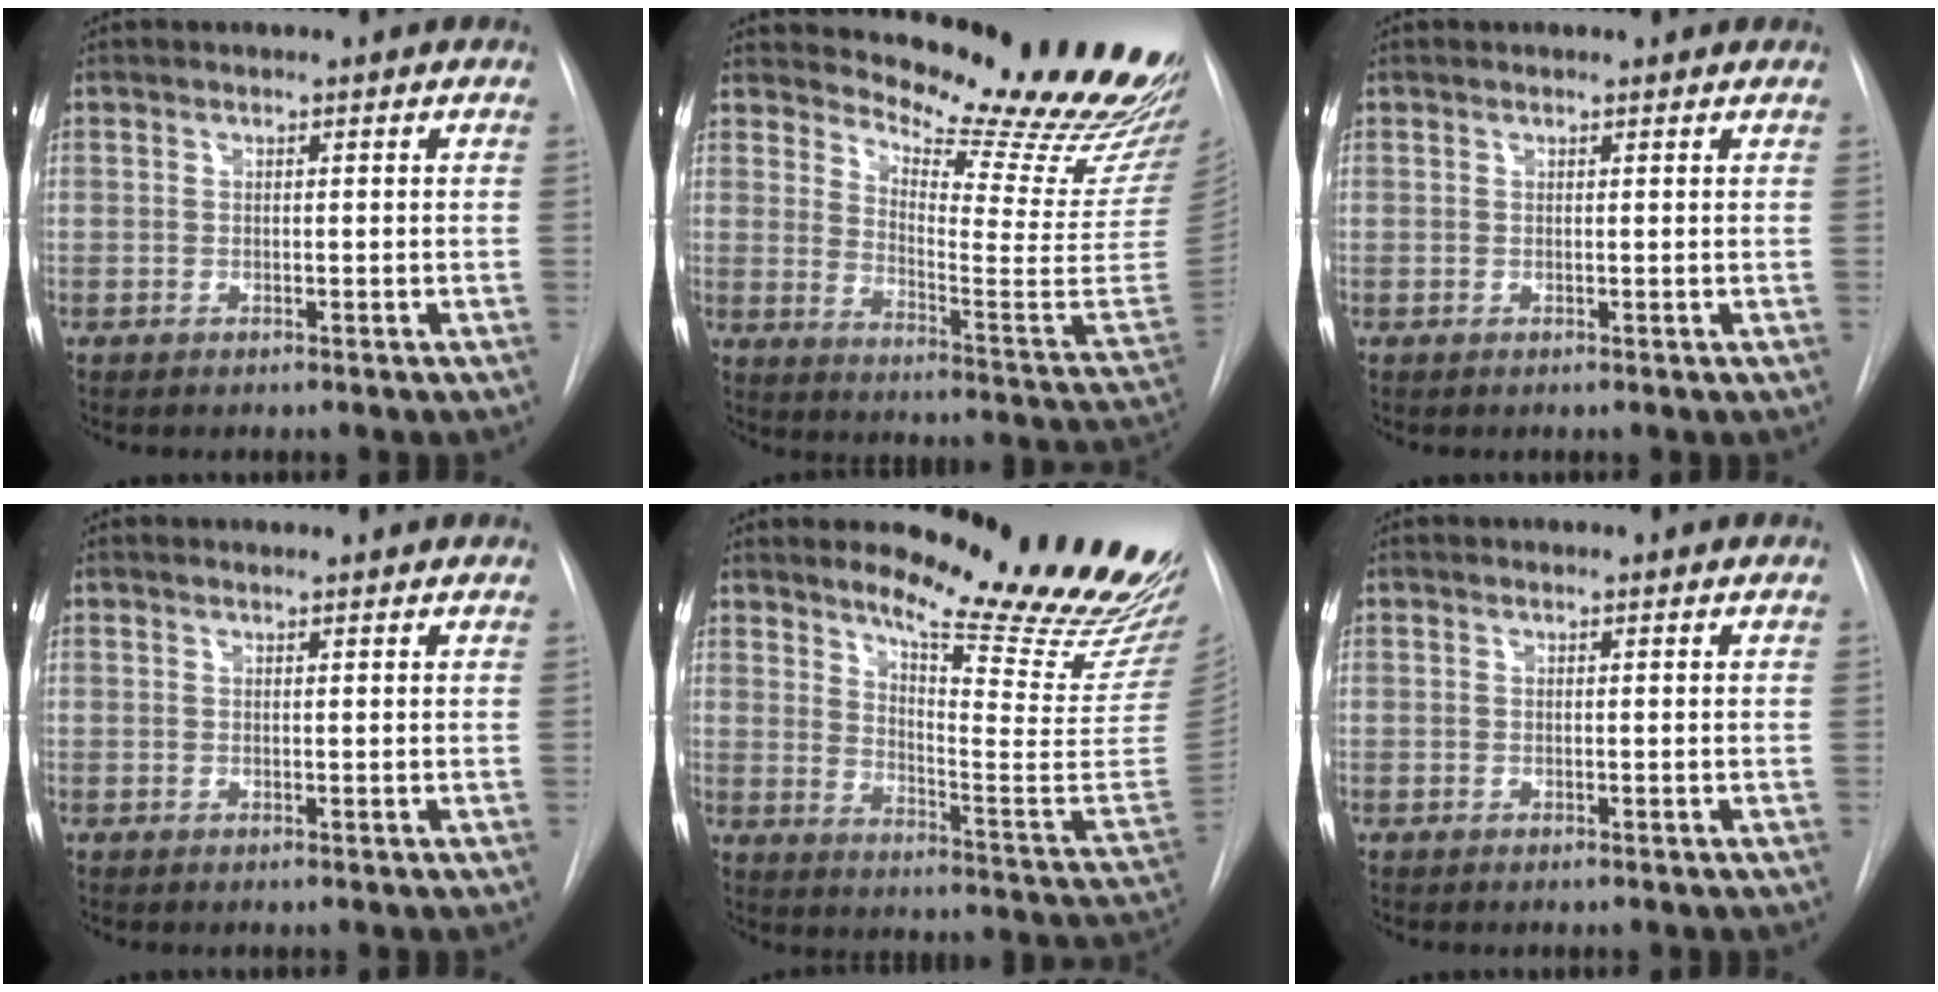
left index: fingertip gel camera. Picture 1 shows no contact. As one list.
[{"total": 25.6, "force": [22.8, 3.4, 11.1], "torque": [-0.161, -0.138, 0.276]}, {"total": 1.5, "force": [1.5, 0.4, 0.3], "torque": [-0.014, 0.012, 0.014]}, {"total": 3.5, "force": [3.4, 0.5, 0.8], "torque": [-0.017, 0.015, 0.035]}, {"total": 23.0, "force": [20.3, 0.7, 10.7], "torque": [-0.153, -0.142, 0.257]}, {"total": 1.3, "force": [1.2, 0.3, 0.2], "torque": [-0.013, 0.010, 0.011]}]